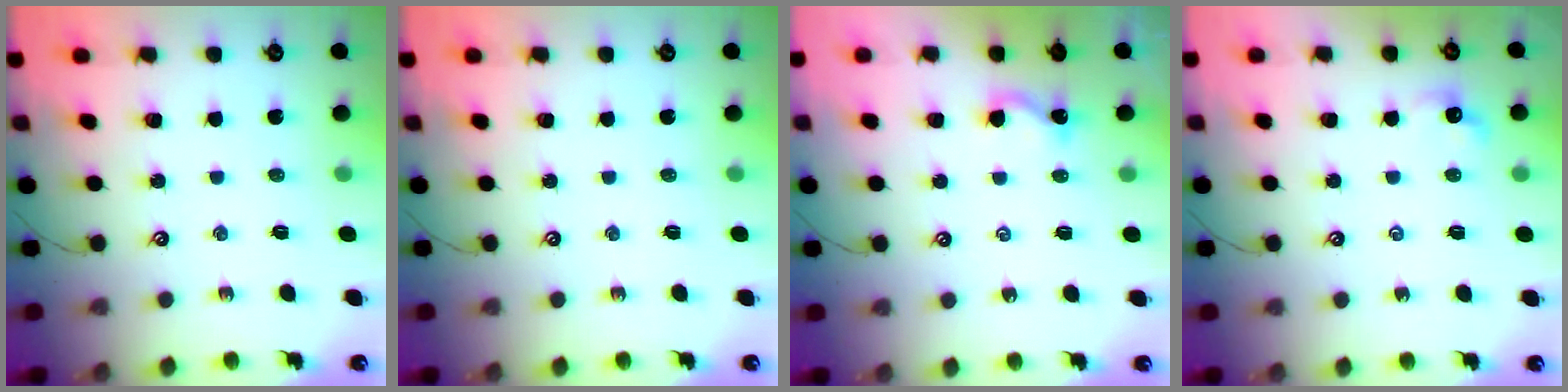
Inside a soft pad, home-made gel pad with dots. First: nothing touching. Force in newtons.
{"total": 0.0}
{"total": 2.0, "press": 2.0, "slide": 0.4}
{"total": 5.9, "press": 5.8, "slide": 0.8}